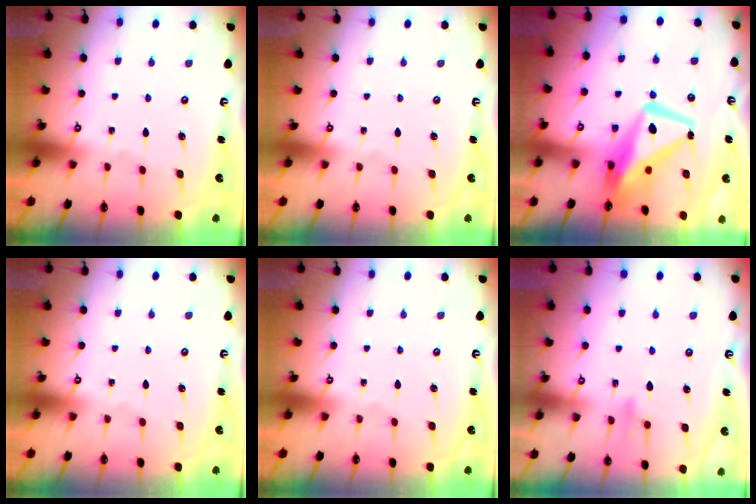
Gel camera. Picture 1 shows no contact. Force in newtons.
{"total": 0.0}
{"total": 12.7, "press": 12.6, "slide": 1.6}
{"total": 0.0}
{"total": 0.0}
{"total": 8.9, "press": 8.9, "slide": 0.8}